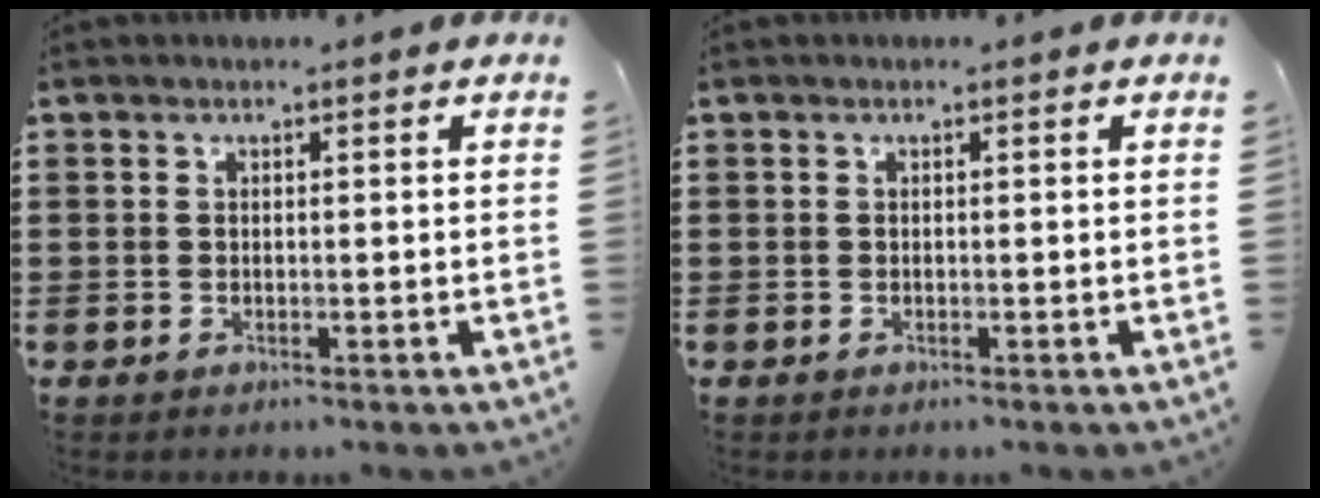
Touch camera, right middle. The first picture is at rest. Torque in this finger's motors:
{"motor_torque": [-0.02, -0.02, 0.00, 0.00]}